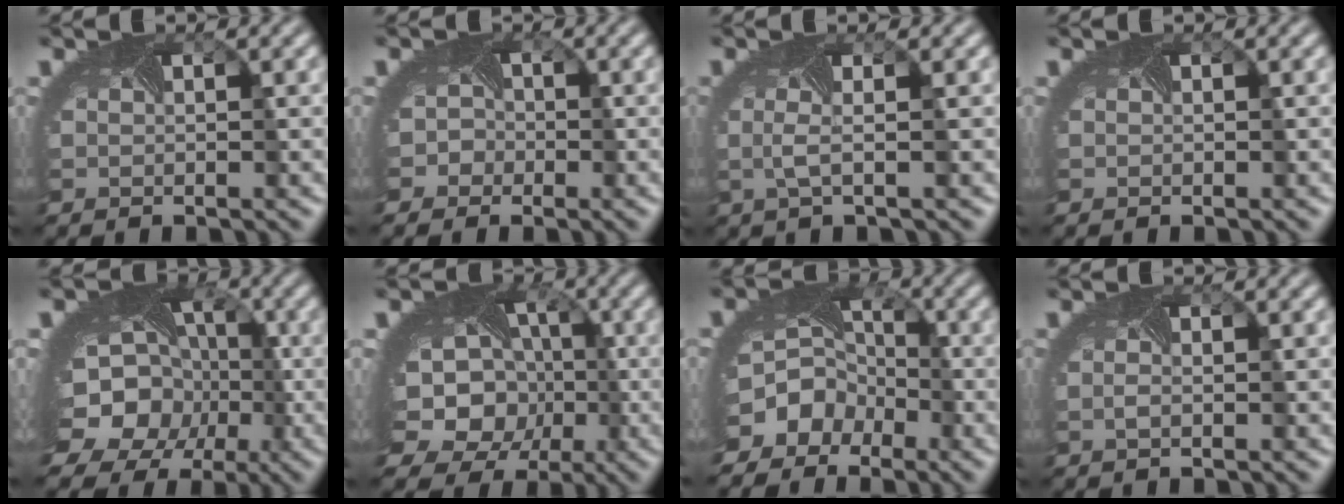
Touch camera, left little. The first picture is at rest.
{"total": 3.5, "force": [-1.9, 2.9, 0.4], "torque": [0.020, 0.007, -0.037]}
{"total": 1.4, "force": [-0.2, -0.3, 1.3], "torque": [-0.036, 0.001, -0.006]}
{"total": 0.0}
{"total": 16.9, "force": [-4.1, 13.8, 8.9], "torque": [-0.170, -0.031, -0.070]}
{"total": 14.2, "force": [-1.7, 11.8, 7.6], "torque": [-0.144, -0.005, -0.046]}
{"total": 9.5, "force": [-4.8, 7.6, 2.9], "torque": [-0.061, -0.022, -0.084]}
{"total": 0.6, "force": [-0.4, -0.2, 0.3], "torque": [-0.016, -0.001, -0.008]}